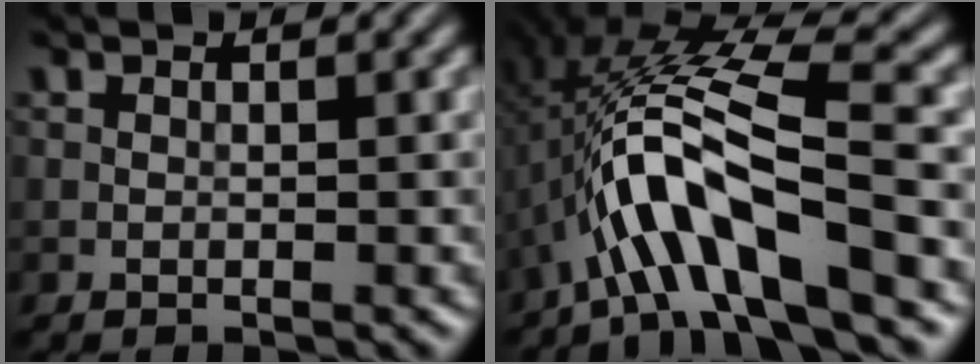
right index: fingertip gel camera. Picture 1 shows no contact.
{"total": 9.4, "force": [-3.1, 1.9, 8.7], "torque": [-0.156, 0.027, -0.056]}